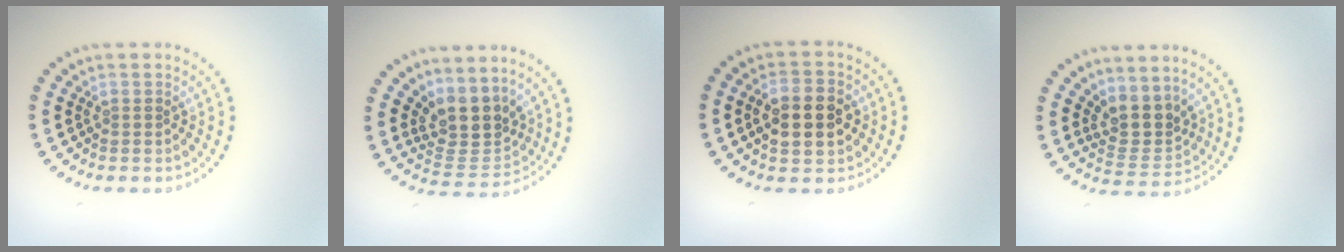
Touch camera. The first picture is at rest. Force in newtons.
{"total": 4.2, "press": 3.2, "slide": 2.7}
{"total": 5.0, "press": 5.0, "slide": 0.2}
{"total": 3.3, "press": 2.5, "slide": 2.2}